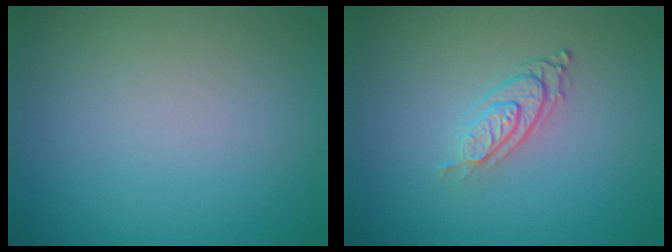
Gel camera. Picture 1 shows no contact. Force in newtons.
{"total": 2.9, "press": 1.9, "slide": 2.2}